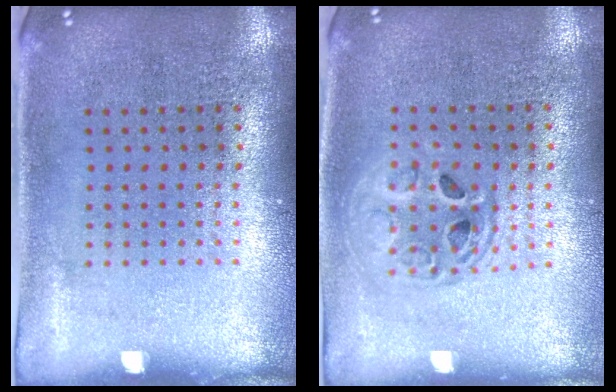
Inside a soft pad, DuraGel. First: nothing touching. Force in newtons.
{"total": 1.6, "press": 1.4, "slide": 0.7}